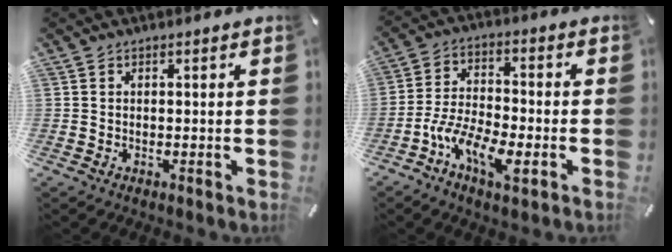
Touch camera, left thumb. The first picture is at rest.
{"total": 9.9, "force": [-5.3, 4.2, 7.2], "torque": [-0.149, 0.012, -0.096]}